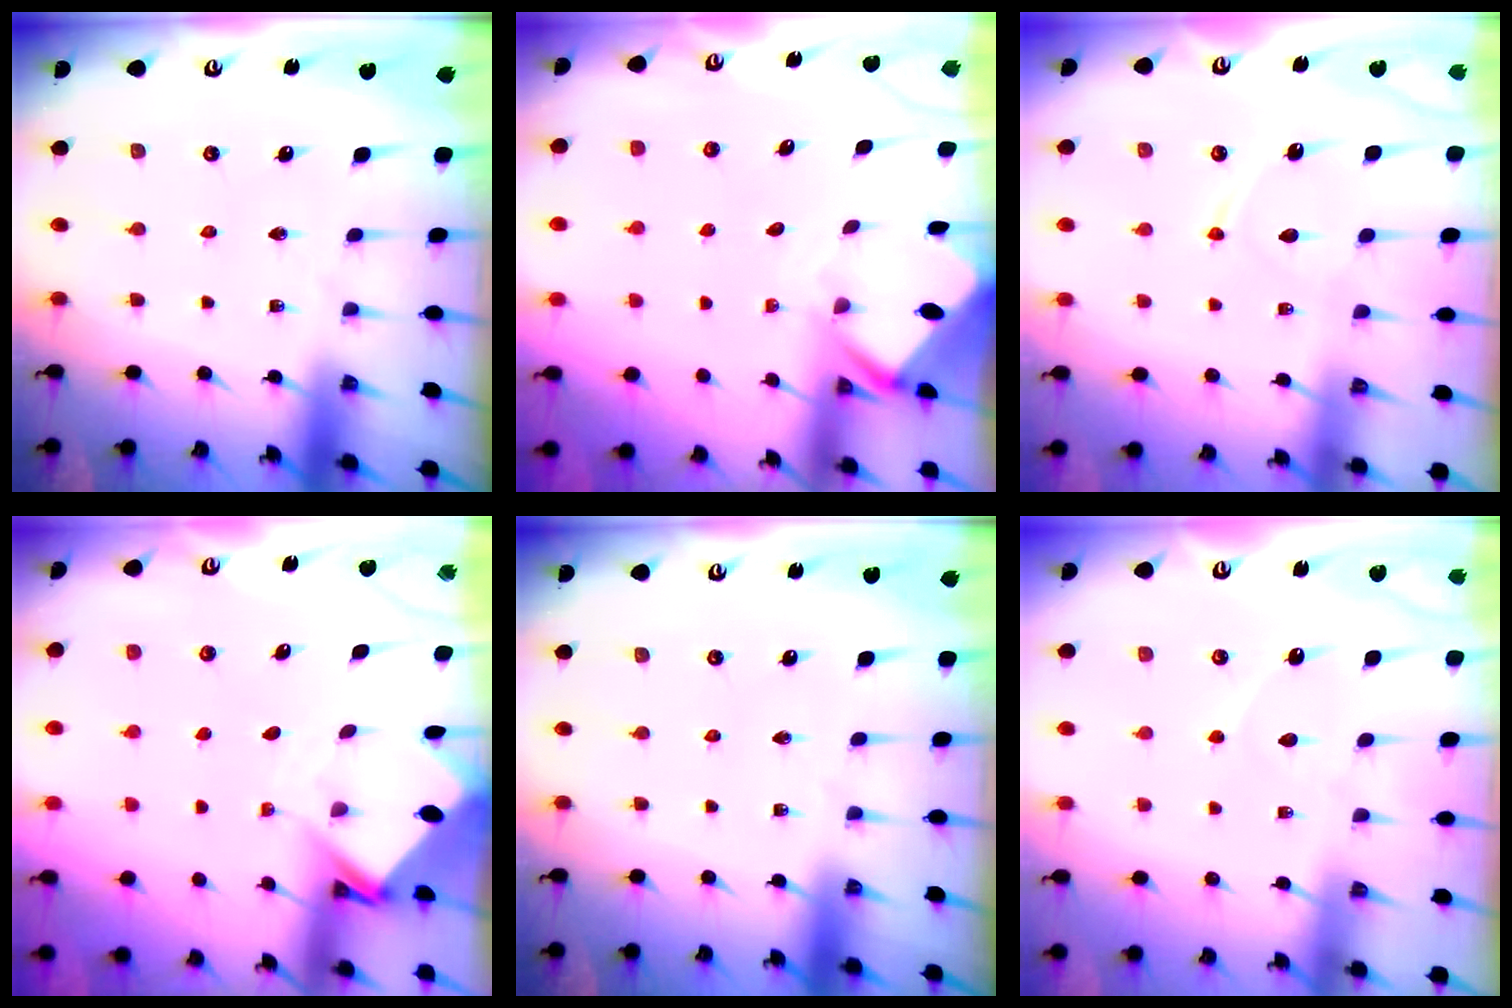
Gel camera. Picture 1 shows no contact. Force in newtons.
{"total": 3.4, "press": 3.4, "slide": 0.1}
{"total": 8.0, "press": 8.0, "slide": 0.8}
{"total": 3.8, "press": 3.8, "slide": 0.2}
{"total": 0.0}
{"total": 3.4, "press": 3.4, "slide": 0.3}